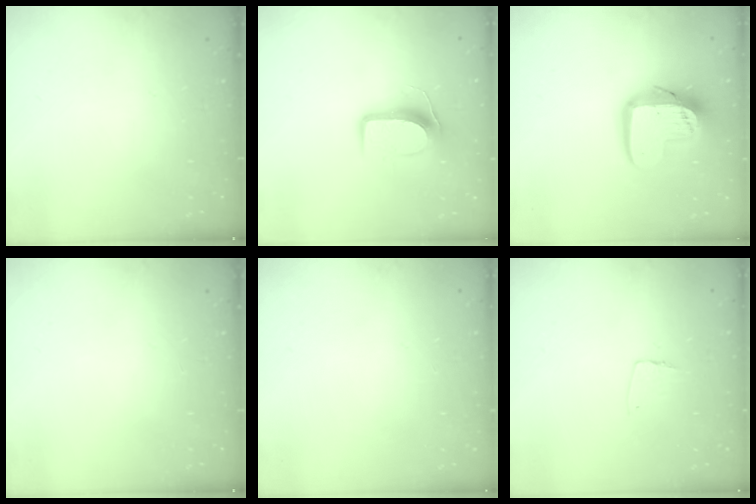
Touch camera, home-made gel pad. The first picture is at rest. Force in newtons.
{"total": 8.9, "press": 8.9, "slide": 0.3}
{"total": 14.4, "press": 14.3, "slide": 1.4}
{"total": 0.0}
{"total": 0.0}
{"total": 4.7, "press": 4.7, "slide": 0.4}